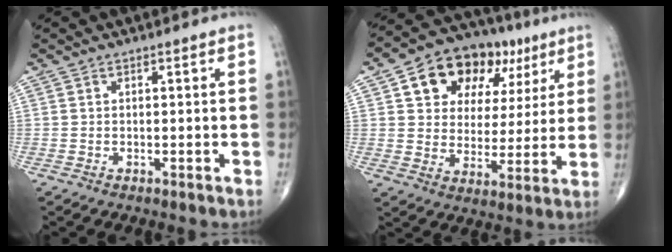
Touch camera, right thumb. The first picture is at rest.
{"total": 18.2, "force": [8.1, 12.3, 10.7], "torque": [-0.113, 0.004, 0.127]}